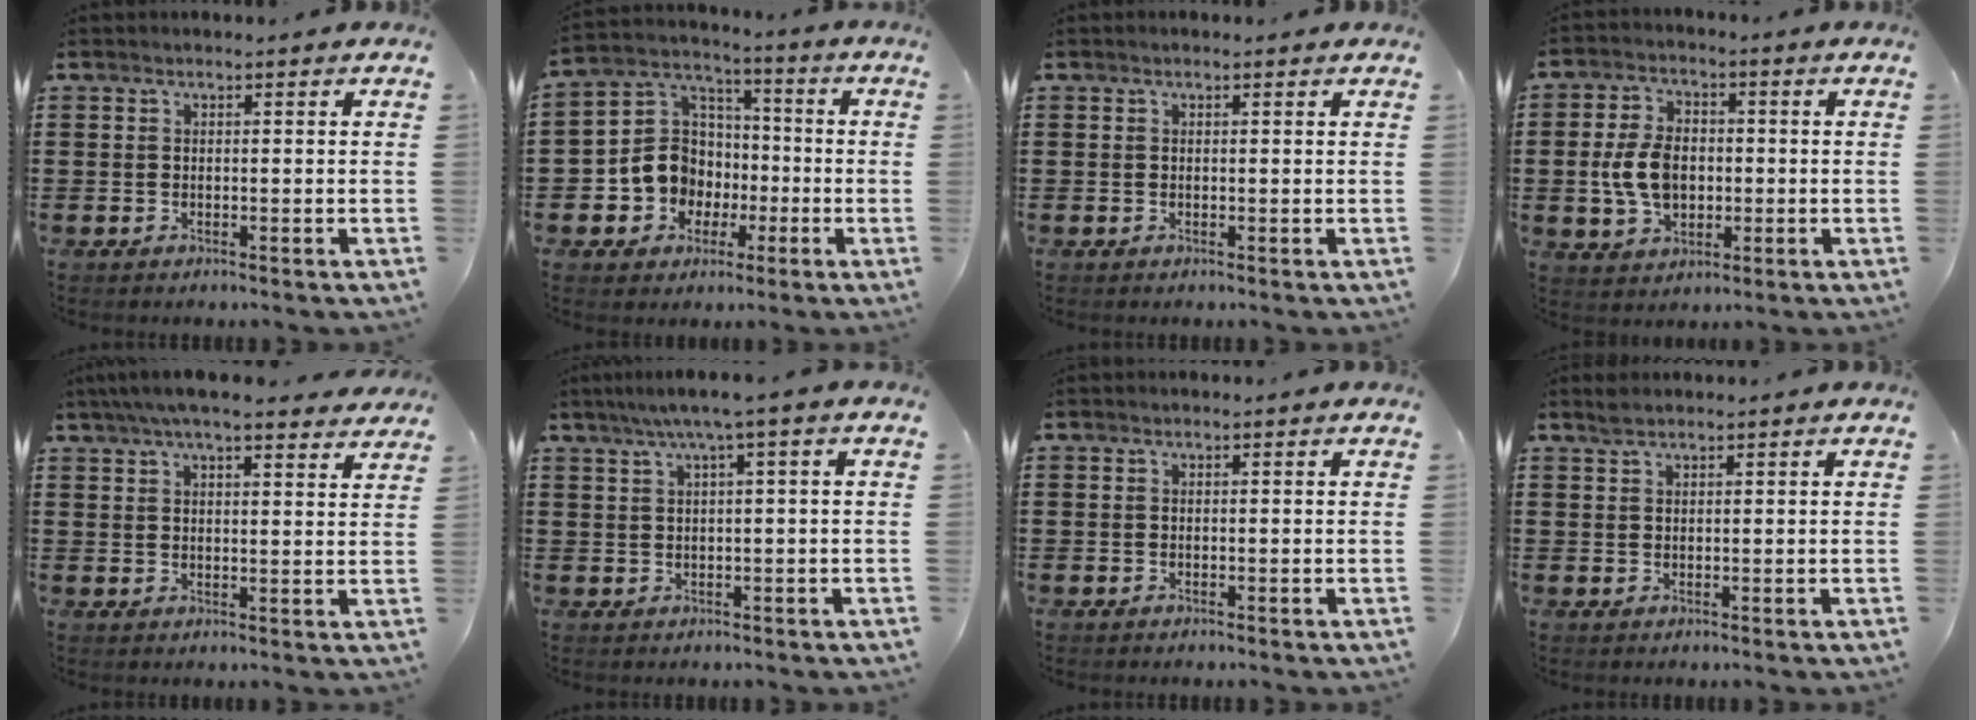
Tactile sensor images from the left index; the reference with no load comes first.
{"total": 9.4, "force": [-2.2, 8.7, 2.7], "torque": [-0.106, 0.010, -0.043]}
{"total": 0.0}
{"total": 7.7, "force": [-0.6, 5.1, 5.7], "torque": [-0.135, 0.008, -0.016]}
{"total": 5.8, "force": [5.0, 0.7, 2.8], "torque": [-0.069, -0.006, 0.092]}
{"total": 3.1, "force": [0.8, -0.3, 3.0], "torque": [-0.055, -0.003, 0.010]}
{"total": 0.0}
{"total": 1.3, "force": [1.1, 0.3, 0.6], "torque": [-0.015, 0.001, 0.020]}